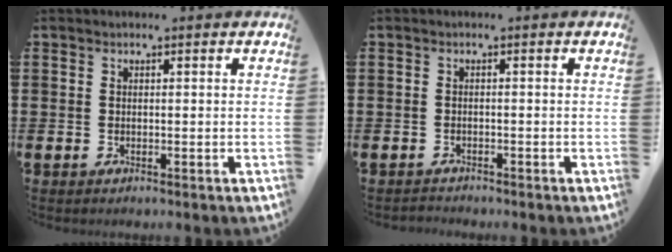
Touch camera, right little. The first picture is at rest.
{"total": 0.7, "force": [-0.7, 0.0, -0.1], "torque": [0.000, 0.000, -0.016]}